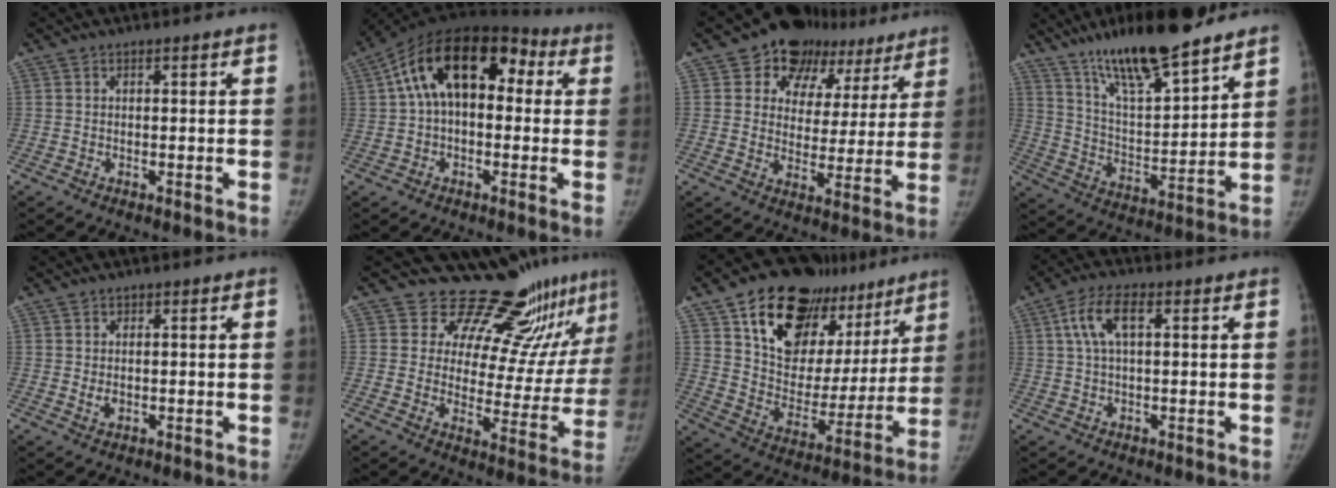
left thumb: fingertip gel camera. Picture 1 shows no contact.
{"total": 17.4, "force": [3.5, 10.4, 13.5], "torque": [-0.192, 0.045, 0.040]}
{"total": 17.7, "force": [12.8, 11.1, 5.1], "torque": [-0.019, -0.048, 0.158]}
{"total": 19.6, "force": [14.7, 4.1, 12.3], "torque": [-0.185, -0.072, 0.260]}
{"total": 1.5, "force": [0.2, 1.1, 1.0], "torque": [-0.018, -0.004, 0.011]}
{"total": 16.8, "force": [14.7, 5.9, 5.7], "torque": [-0.013, -0.121, 0.188]}
{"total": 27.9, "force": [17.0, 16.1, 15.0], "torque": [-0.186, -0.035, 0.272]}
{"total": 6.7, "force": [2.0, 2.7, 5.8], "torque": [-0.121, 0.011, 0.035]}